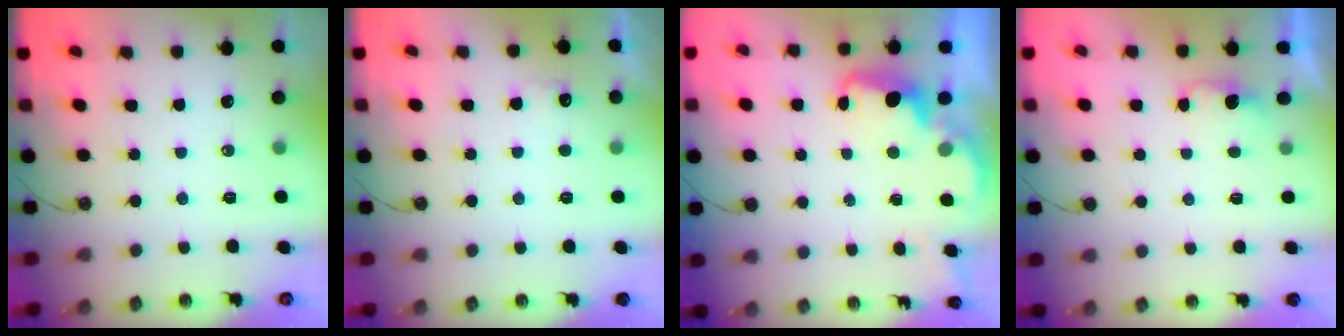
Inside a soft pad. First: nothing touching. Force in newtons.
{"total": 5.0, "press": 4.9, "slide": 1.2}
{"total": 2.2, "press": 2.1, "slide": 0.6}
{"total": 1.6, "press": 1.4, "slide": 0.8}